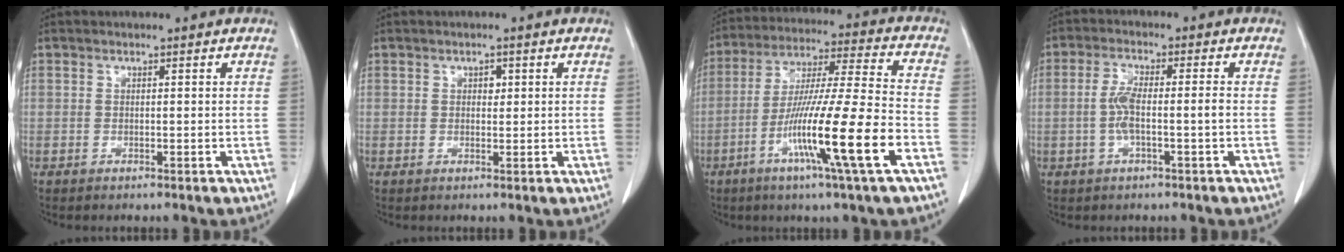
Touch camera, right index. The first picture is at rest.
{"total": 1.3, "force": [0.4, 0.9, 0.8], "torque": [-0.007, 0.000, 0.004]}
{"total": 17.3, "force": [-6.8, -1.1, 15.9], "torque": [-0.297, -0.023, -0.124]}
{"total": 4.9, "force": [-1.0, 0.6, 4.8], "torque": [-0.102, 0.008, -0.017]}